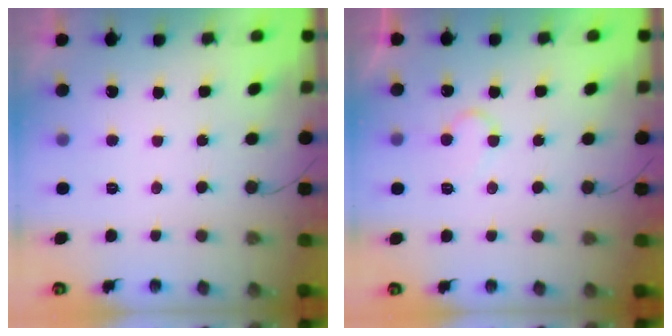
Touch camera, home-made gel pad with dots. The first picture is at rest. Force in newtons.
{"total": 7.3, "press": 7.3, "slide": 0.6}